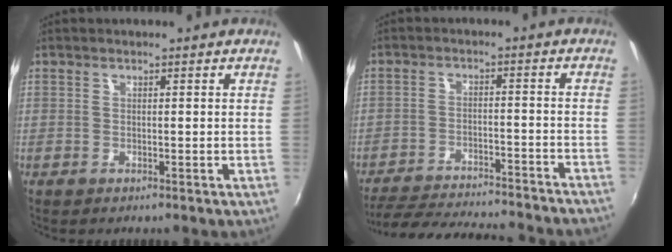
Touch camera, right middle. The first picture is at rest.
{"total": 23.6, "force": [-21.2, 3.1, 9.8], "torque": [-0.184, -0.024, -0.285]}